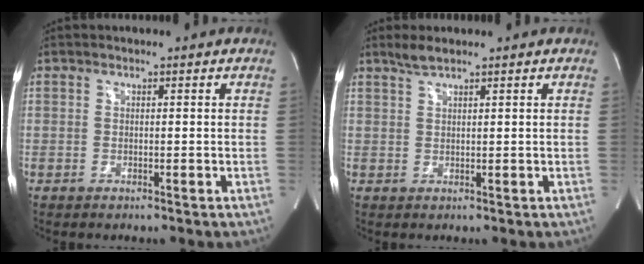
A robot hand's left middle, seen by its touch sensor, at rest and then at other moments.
{"total": 2.0, "force": [1.7, 0.1, 1.1], "torque": [-0.027, 0.006, 0.037]}